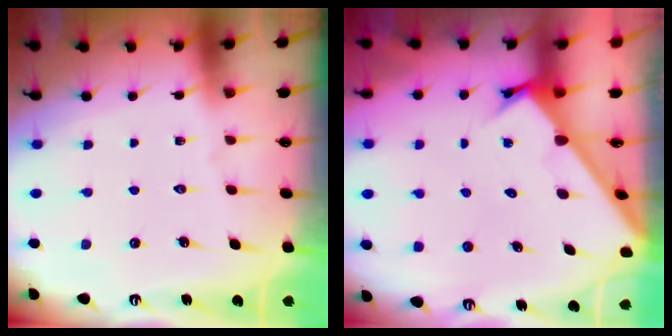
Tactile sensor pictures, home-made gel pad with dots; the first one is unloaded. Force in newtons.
{"total": 2.8, "press": 2.8, "slide": 0.2}